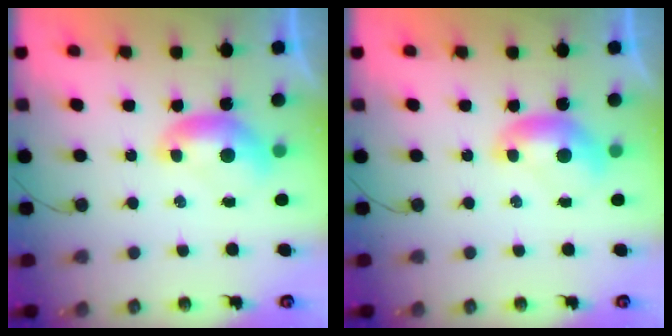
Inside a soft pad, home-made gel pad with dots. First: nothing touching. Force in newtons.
{"total": 0.0}